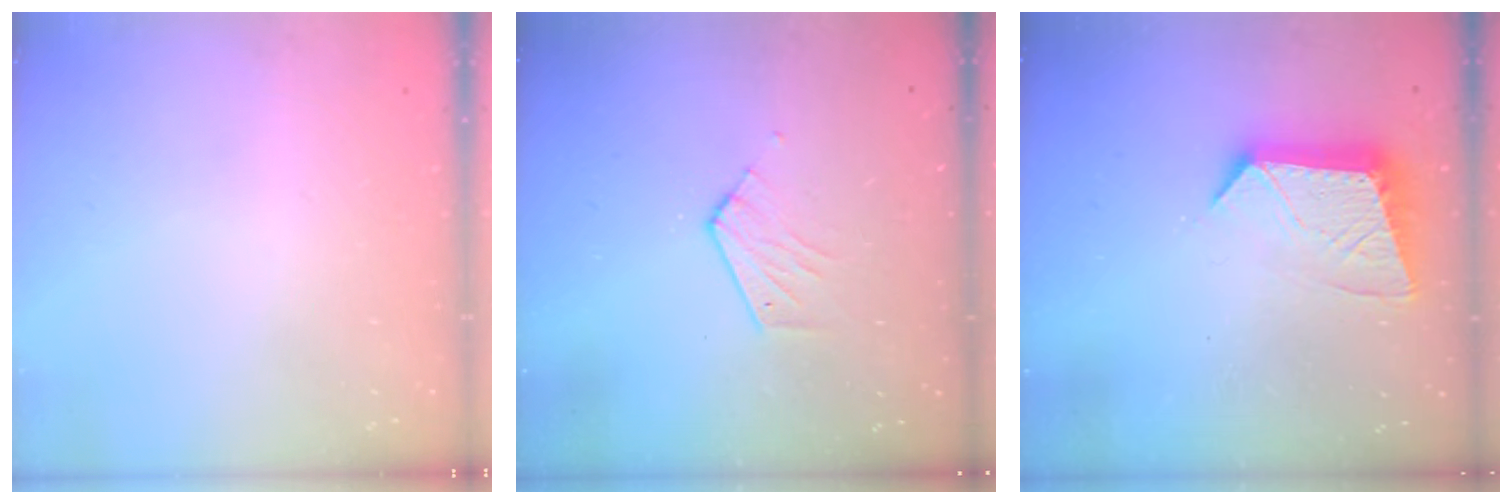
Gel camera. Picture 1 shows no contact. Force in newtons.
{"total": 4.3, "press": 4.3, "slide": 0.4}
{"total": 11.2, "press": 11.2, "slide": 0.6}